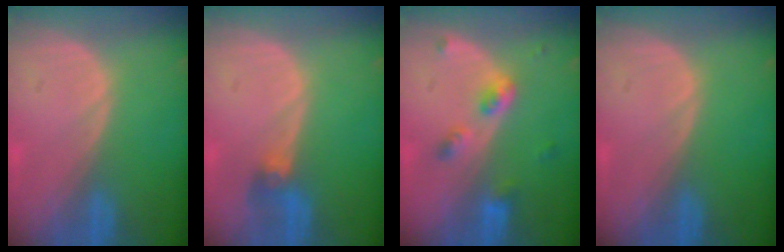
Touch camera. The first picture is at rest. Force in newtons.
{"total": 2.9, "press": 2.6, "slide": 1.2}
{"total": 4.2, "press": 4.2, "slide": 0.5}
{"total": 0.0}